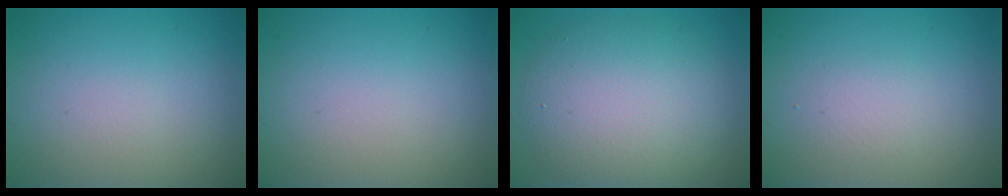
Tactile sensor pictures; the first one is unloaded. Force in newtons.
{"total": 0.0}
{"total": 8.1, "press": 8.1, "slide": 0.4}
{"total": 1.4, "press": 1.4, "slide": 0.0}